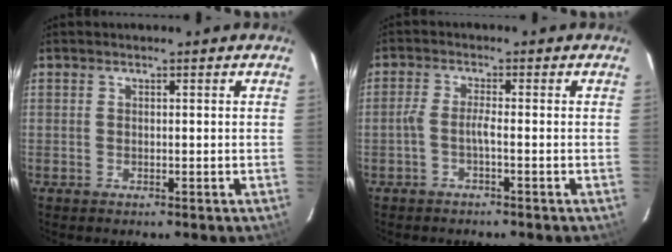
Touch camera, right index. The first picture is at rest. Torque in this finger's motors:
{"motor_torque": [0.53, -0.21, 0.22, 0.07]}